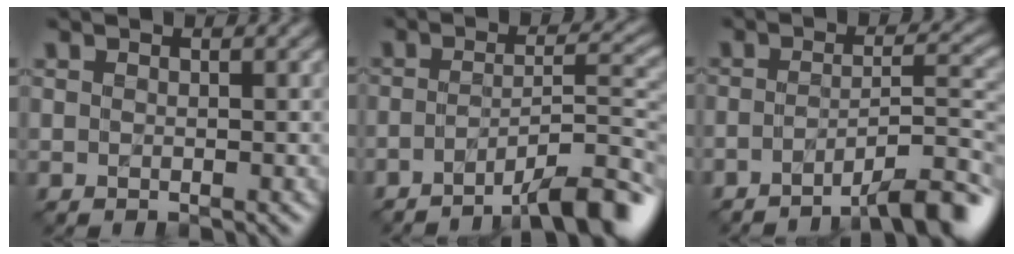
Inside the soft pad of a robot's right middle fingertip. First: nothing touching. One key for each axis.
{"total": 7.4, "fx": -5.1, "fy": 1.4, "fz": 5.2, "tx": -0.063, "ty": 0.012, "tz": -0.084}
{"total": 6.7, "fx": -4.8, "fy": 1.1, "fz": 4.6, "tx": -0.057, "ty": 0.012, "tz": -0.078}